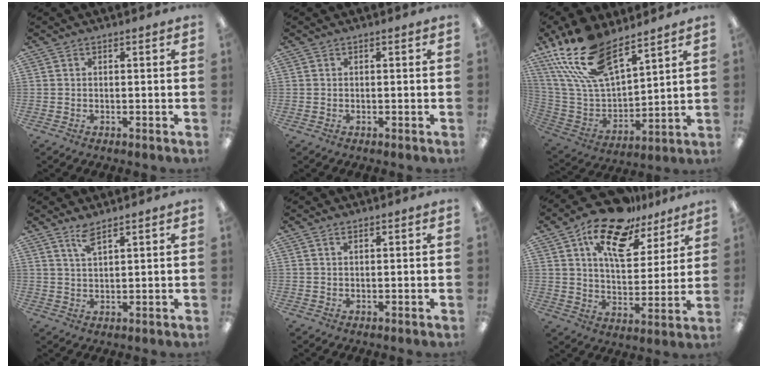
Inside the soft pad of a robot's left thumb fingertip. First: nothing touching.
{"total": 0.0}
{"total": 21.0, "force": [14.9, 8.7, 12.0], "torque": [-0.275, -0.084, 0.272]}
{"total": 4.2, "force": [3.3, 0.8, 2.5], "torque": [-0.058, -0.005, 0.059]}
{"total": 1.0, "force": [0.7, 0.4, 0.6], "torque": [-0.013, 0.000, 0.013]}
{"total": 17.3, "force": [11.4, 8.1, 10.2], "torque": [-0.168, -0.056, 0.196]}